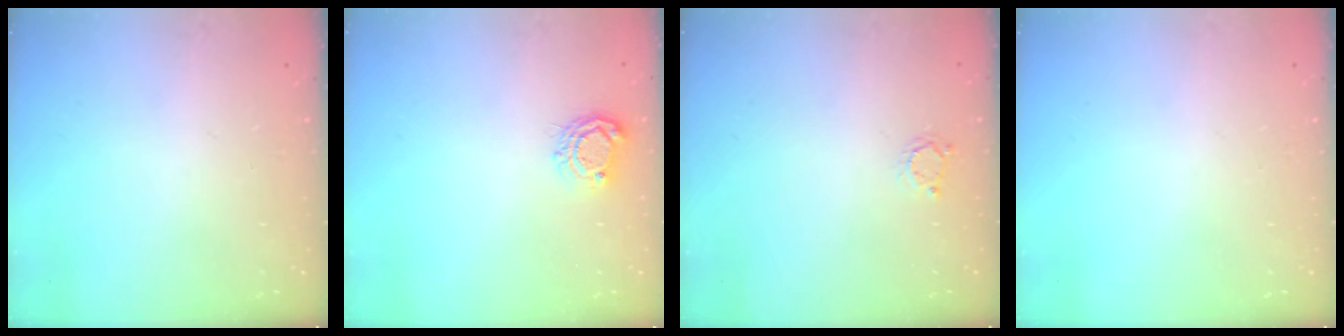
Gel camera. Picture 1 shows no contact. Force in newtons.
{"total": 6.5, "press": 6.5, "slide": 0.4}
{"total": 2.5, "press": 2.5, "slide": 0.4}
{"total": 0.0}